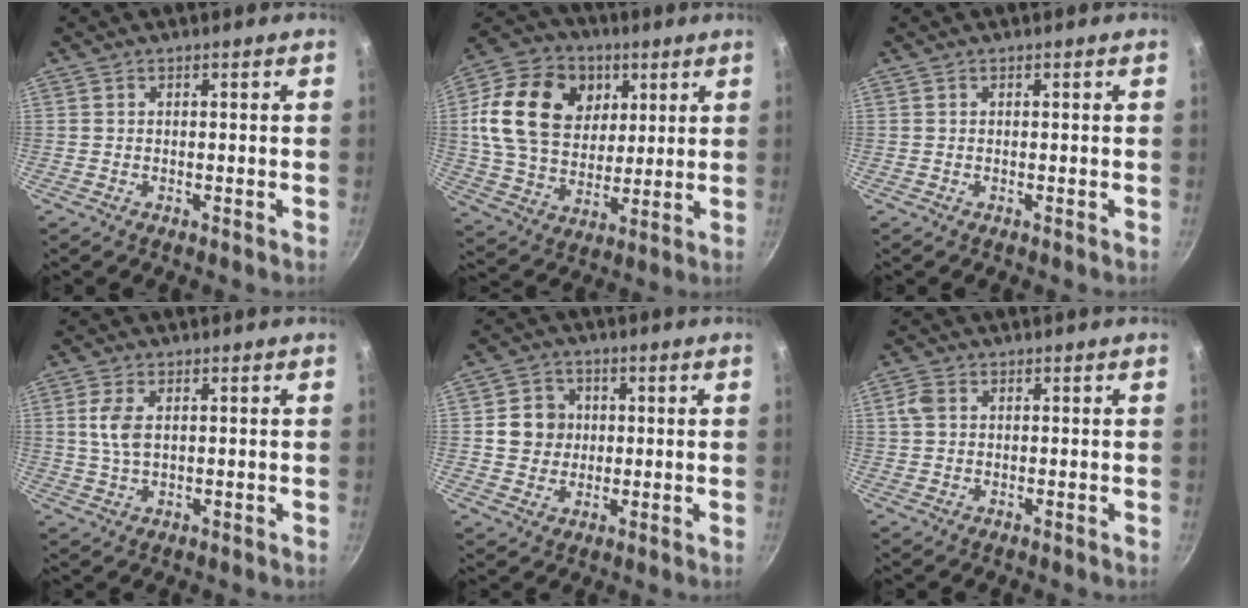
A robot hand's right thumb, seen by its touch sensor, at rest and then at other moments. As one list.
[{"total": 21.3, "force": [5.9, 15.9, 13.0], "torque": [-0.216, -0.003, 0.101]}, {"total": 0.0}, {"total": 5.1, "force": [1.1, 2.8, 4.1], "torque": [-0.086, -0.001, 0.023]}, {"total": 6.8, "force": [0.8, 6.3, 2.4], "torque": [-0.006, 0.006, 0.009]}, {"total": 3.0, "force": [0.8, 2.2, 1.8], "torque": [-0.036, 0.004, 0.014]}]